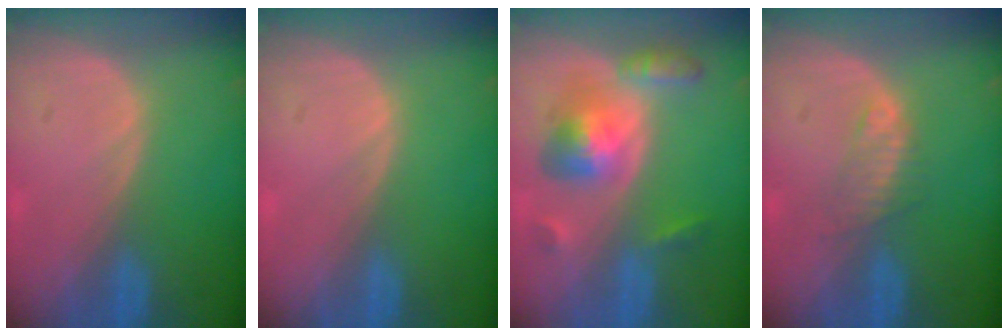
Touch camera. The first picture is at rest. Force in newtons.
{"total": 0.0}
{"total": 7.2, "press": 7.2, "slide": 0.5}
{"total": 2.5, "press": 2.4, "slide": 0.3}